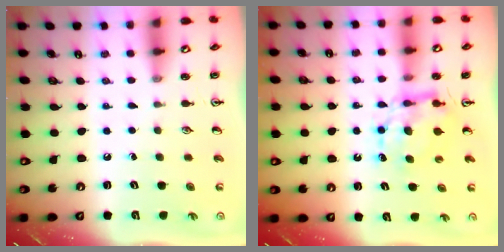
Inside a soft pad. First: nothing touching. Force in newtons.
{"total": 7.2, "press": 7.2, "slide": 0.3}